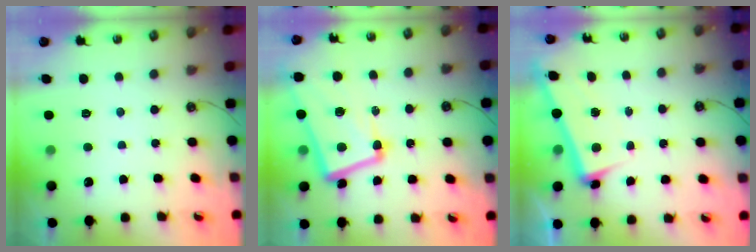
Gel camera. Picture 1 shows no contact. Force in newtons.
{"total": 12.6, "press": 12.3, "slide": 2.5}
{"total": 2.3, "press": 2.2, "slide": 0.7}